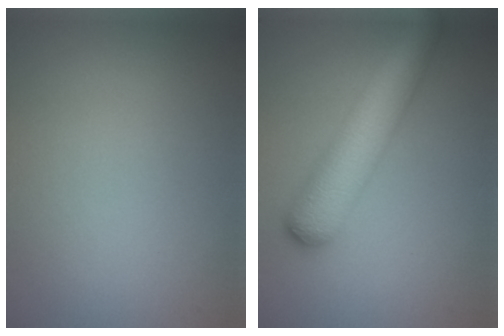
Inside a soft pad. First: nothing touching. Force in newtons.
{"total": 7.1, "press": 7.1, "slide": 0.2}